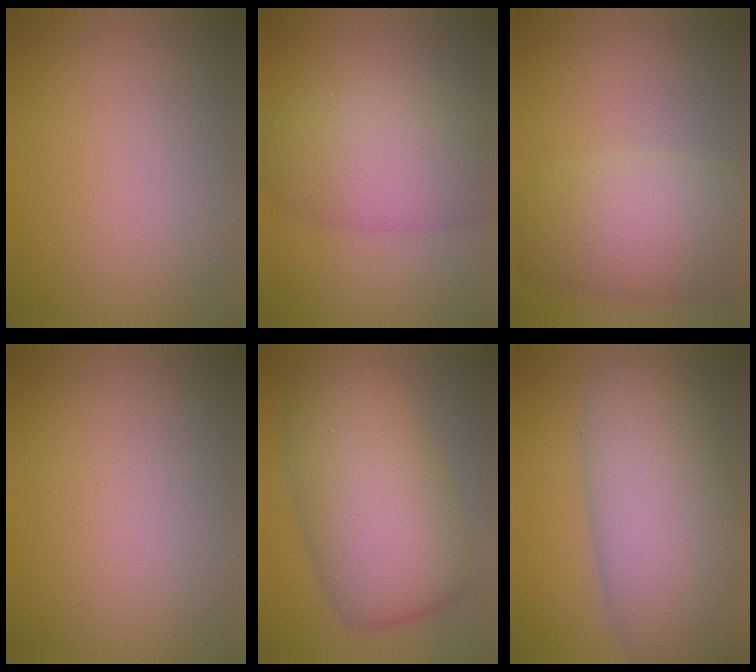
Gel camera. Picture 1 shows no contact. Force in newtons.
{"total": 7.5, "press": 7.5, "slide": 0.3}
{"total": 6.7, "press": 6.6, "slide": 0.3}
{"total": 0.0}
{"total": 9.9, "press": 9.9, "slide": 0.1}
{"total": 11.7, "press": 11.7, "slide": 0.3}